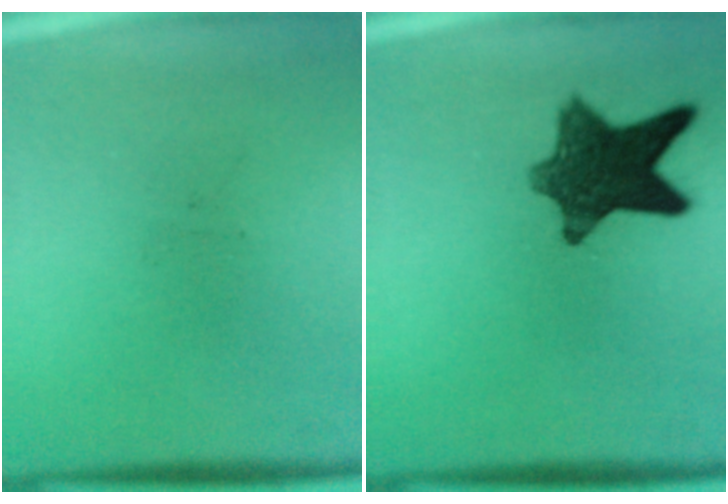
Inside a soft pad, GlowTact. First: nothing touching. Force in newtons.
{"total": 10.7}